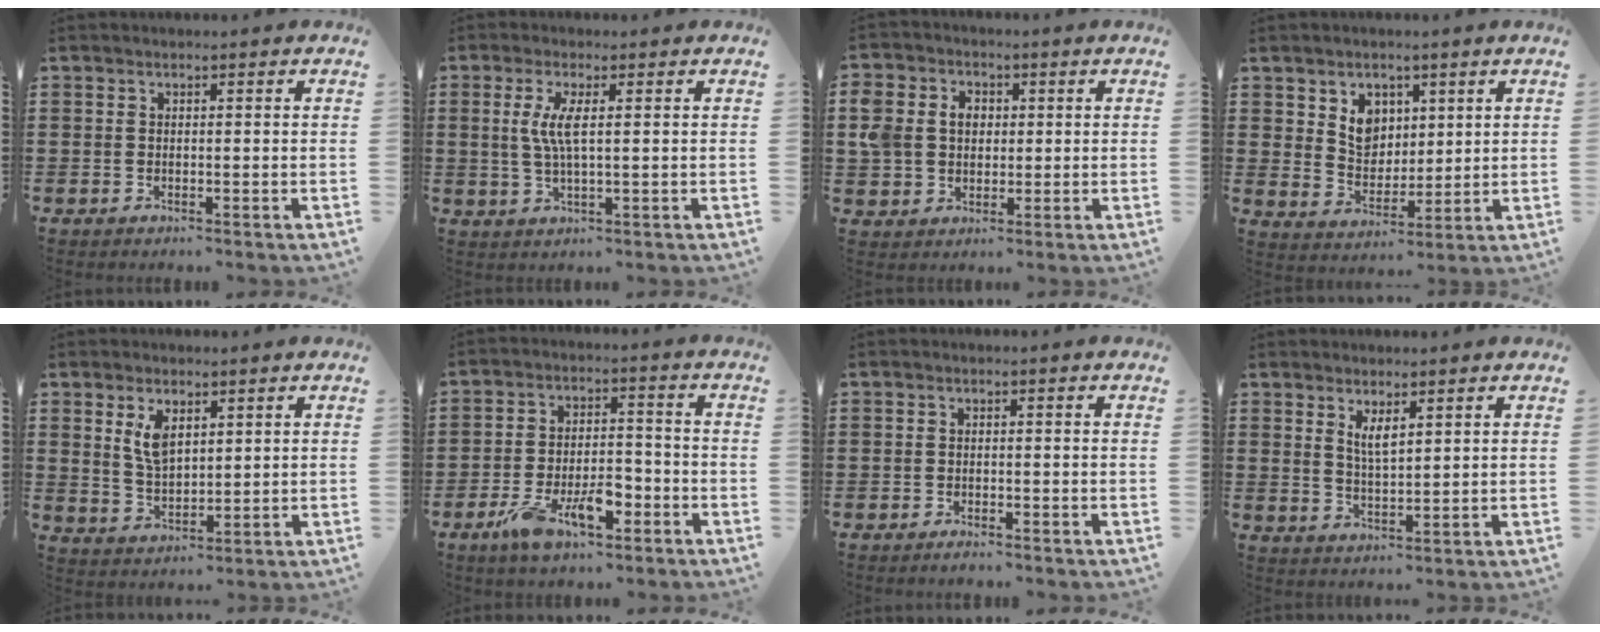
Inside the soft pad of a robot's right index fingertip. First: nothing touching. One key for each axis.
{"total": 4.5, "fx": 0.8, "fy": 0.6, "fz": 4.4, "tx": -0.102, "ty": -0.007, "tz": 0.007}
{"total": 6.6, "fx": 1.1, "fy": 5.7, "fz": 3.2, "tx": -0.103, "ty": 0.014, "tz": 0.014}
{"total": 5.9, "fx": 2.8, "fy": 4.7, "fz": 2.0, "tx": -0.055, "ty": 0.010, "tz": 0.050}
{"total": 5.0, "fx": 2.3, "fy": 2.5, "fz": 3.6, "tx": -0.073, "ty": 0.003, "tz": 0.039}
{"total": 8.6, "fx": -4.6, "fy": 3.6, "fz": 6.3, "tx": -0.124, "ty": 0.008, "tz": -0.081}
{"total": 1.1, "fx": -1.0, "fy": 0.1, "fz": 0.2, "tx": -0.007, "ty": -0.001, "tz": -0.020}
{"total": 3.0, "fx": 1.7, "fy": 0.9, "fz": 2.2, "tx": -0.047, "ty": 0.004, "tz": 0.030}